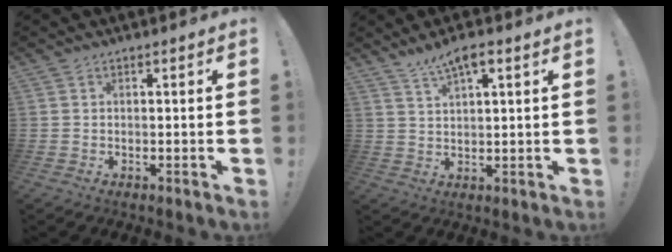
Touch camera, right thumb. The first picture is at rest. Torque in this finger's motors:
{"motor_torque": [-0.12, 0.15, 0.15, 0.00, 0.21]}